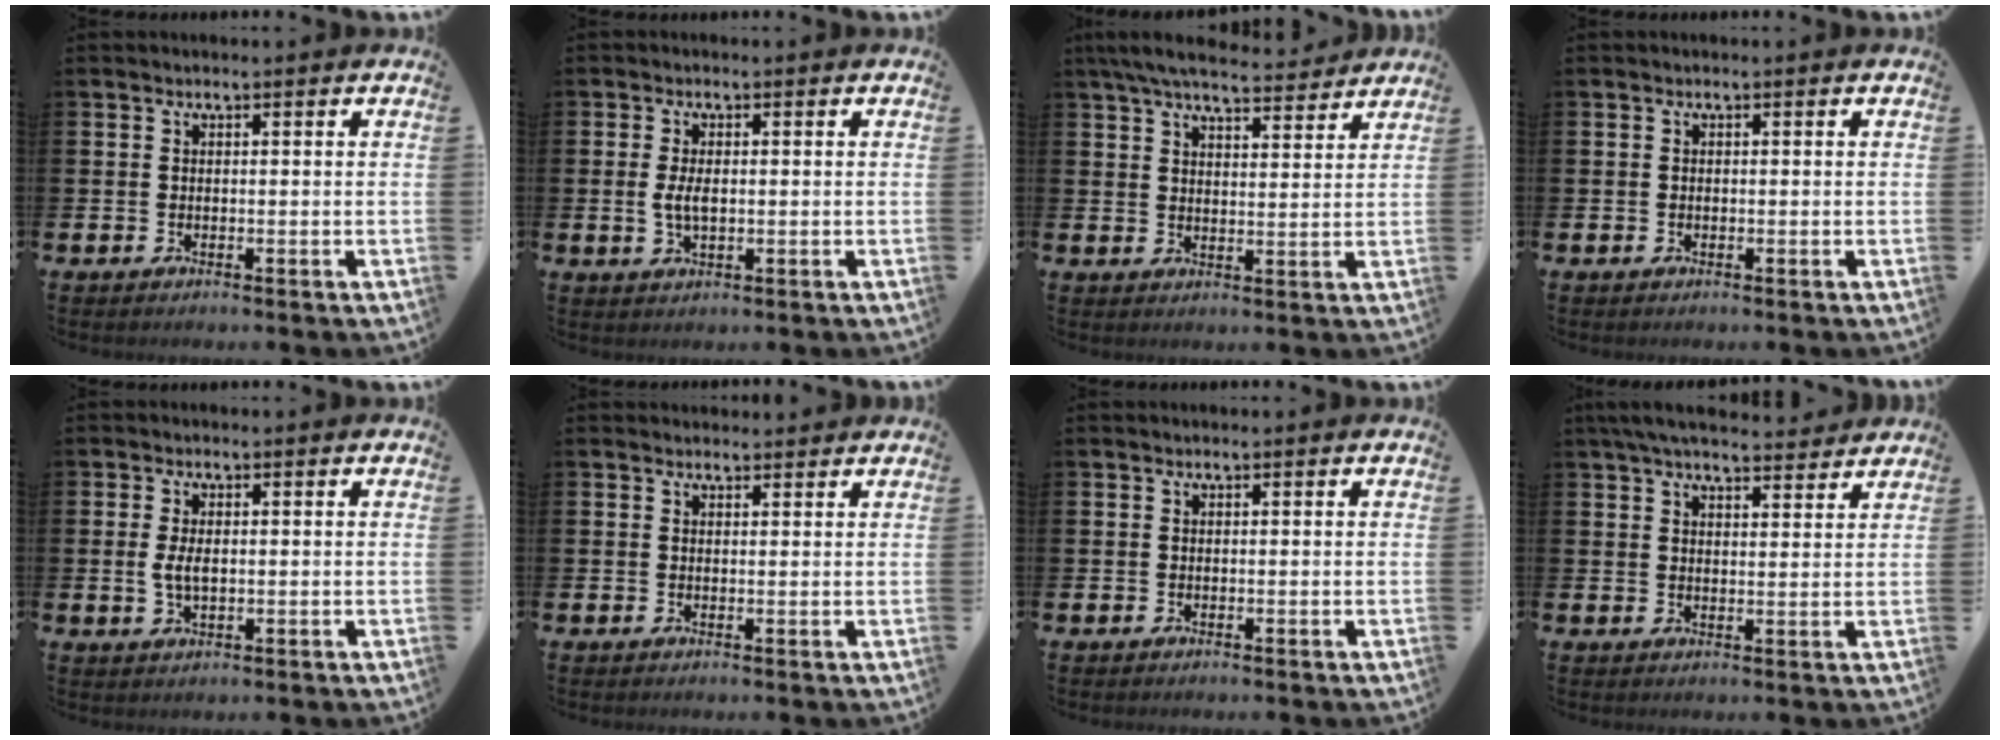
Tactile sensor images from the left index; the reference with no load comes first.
{"total": 3.0, "force": [0.0, 1.4, 2.6], "torque": [-0.046, 0.004, -0.003]}
{"total": 6.7, "force": [6.3, 1.1, 2.0], "torque": [-0.051, -0.032, 0.113]}
{"total": 0.0}
{"total": 3.0, "force": [0.1, 1.5, 2.5], "torque": [-0.038, 0.001, -0.003]}
{"total": 1.4, "force": [1.3, 0.4, 0.0], "torque": [0.010, -0.003, 0.022]}
{"total": 0.0}
{"total": 5.4, "force": [5.1, 0.9, 1.7], "torque": [-0.038, -0.018, 0.092]}